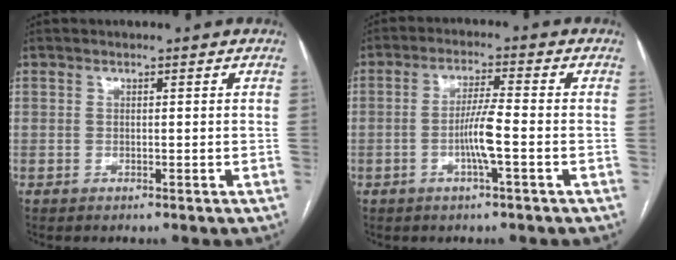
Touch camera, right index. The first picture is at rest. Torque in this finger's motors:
{"motor_torque": [0.78, -0.17, 0.27, 0.06]}